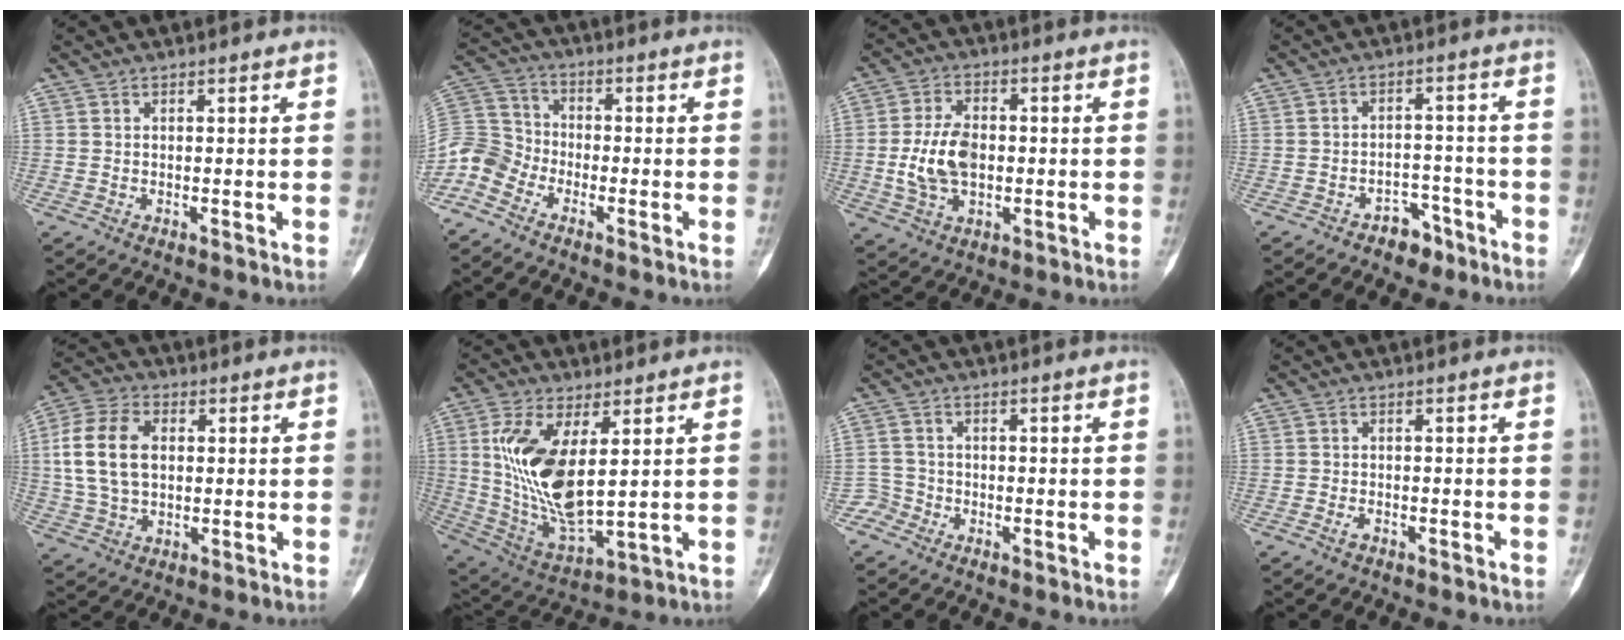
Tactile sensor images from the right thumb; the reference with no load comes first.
{"total": 8.6, "force": [-5.6, 5.7, 3.2], "torque": [-0.064, 0.037, -0.129]}
{"total": 10.3, "force": [-0.7, 6.6, 7.9], "torque": [-0.141, 0.006, -0.013]}
{"total": 5.0, "force": [-3.5, 3.1, 1.5], "torque": [0.000, 0.039, -0.050]}
{"total": 12.7, "force": [1.6, 8.5, 9.4], "torque": [-0.178, 0.010, 0.029]}
{"total": 15.8, "force": [3.1, 6.9, 13.8], "torque": [-0.275, -0.022, 0.075]}
{"total": 2.8, "force": [-1.7, 2.1, -0.4], "torque": [0.018, 0.012, -0.043]}
{"total": 1.2, "force": [-0.9, 0.7, 0.6], "torque": [-0.014, 0.005, -0.017]}